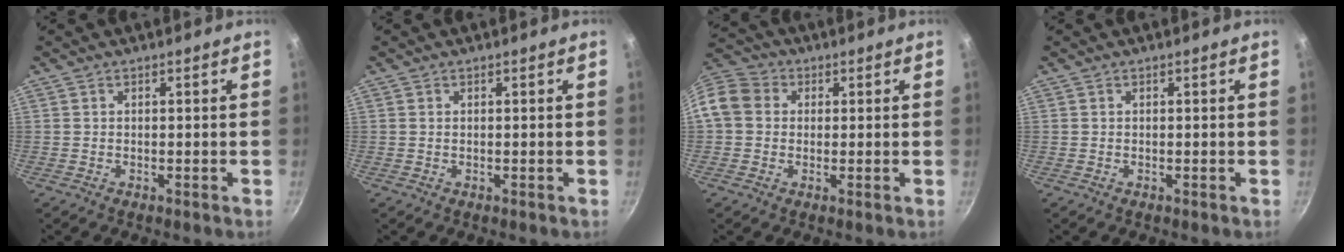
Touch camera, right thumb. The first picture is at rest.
{"total": 0.0}
{"total": 9.8, "force": [0.9, 8.4, 4.9], "torque": [-0.082, 0.023, -0.002]}
{"total": 0.0}